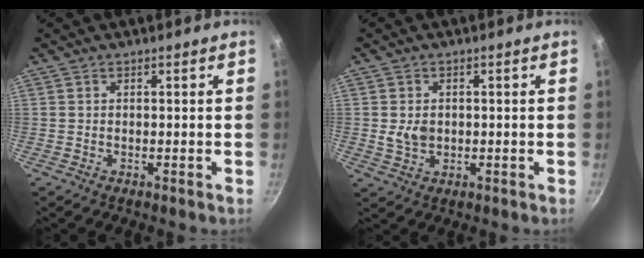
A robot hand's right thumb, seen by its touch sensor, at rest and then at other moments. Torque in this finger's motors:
{"motor_torque": [-0.16, 0.12, 0.21, -0.12, 0.01]}